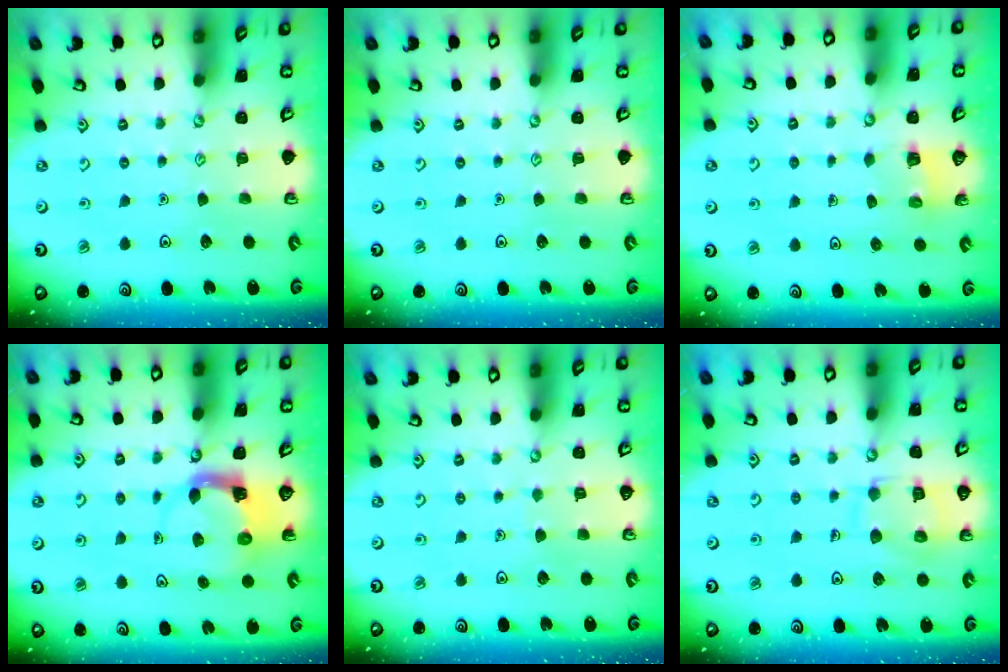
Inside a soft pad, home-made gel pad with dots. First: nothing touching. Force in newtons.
{"total": 0.0}
{"total": 3.3, "press": 3.3, "slide": 0.1}
{"total": 3.9, "press": 3.8, "slide": 0.6}
{"total": 2.4, "press": 2.4, "slide": 0.2}
{"total": 11.5, "press": 11.4, "slide": 1.2}